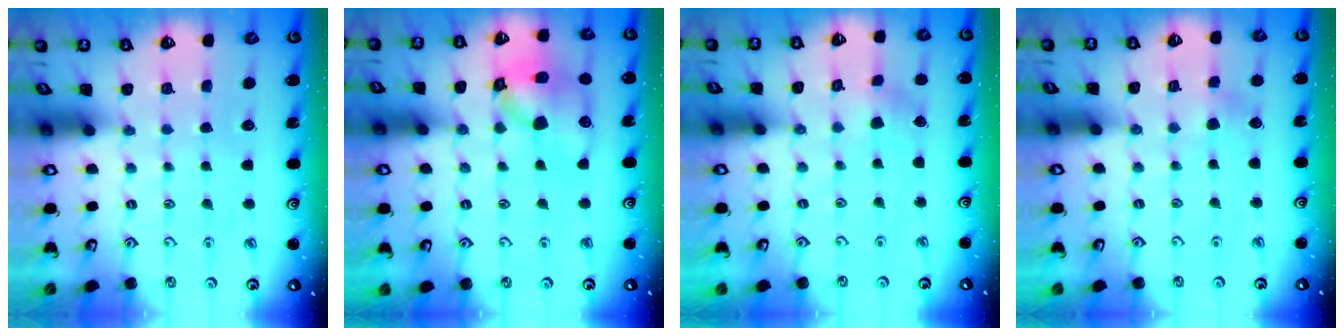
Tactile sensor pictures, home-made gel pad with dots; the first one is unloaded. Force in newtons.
{"total": 13.4, "press": 13.2, "slide": 2.0}
{"total": 2.4, "press": 2.2, "slide": 0.9}
{"total": 3.4, "press": 3.4, "slide": 0.3}